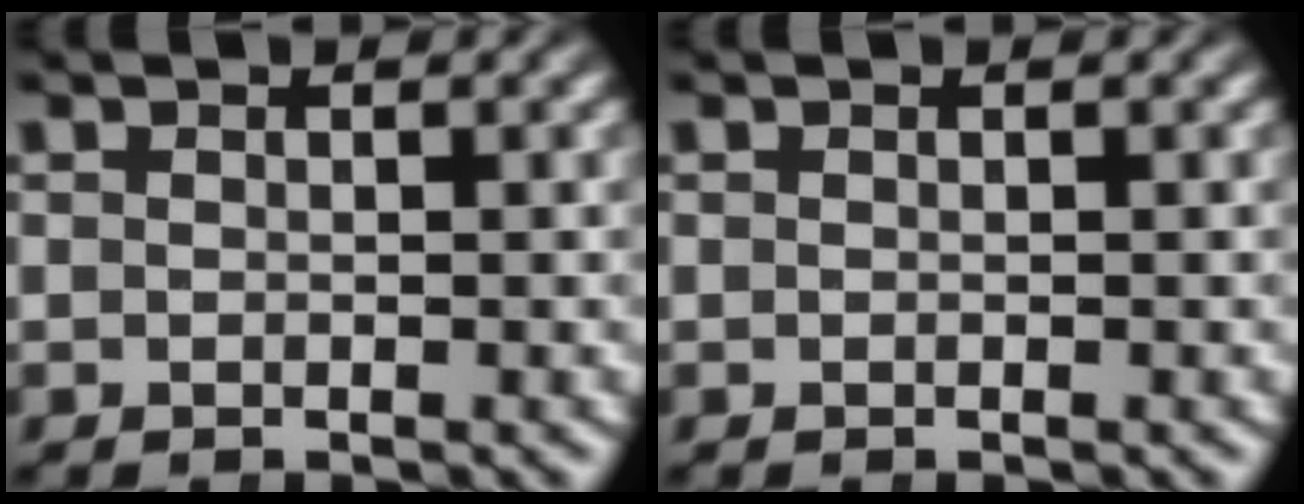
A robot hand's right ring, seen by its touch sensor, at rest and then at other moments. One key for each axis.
{"total": 0.0}